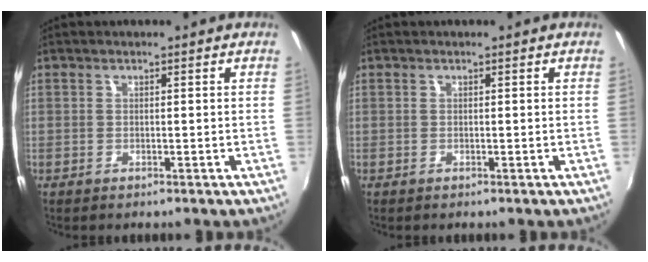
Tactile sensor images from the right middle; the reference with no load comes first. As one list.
[{"total": 0.0}]